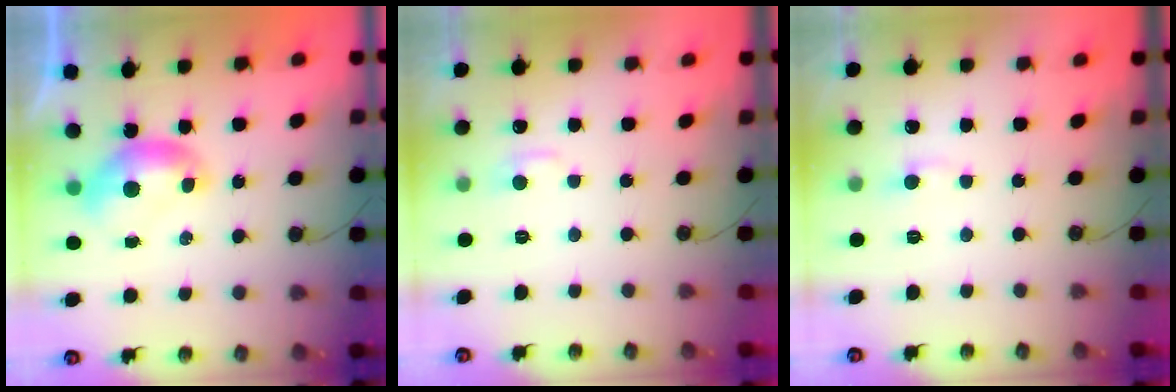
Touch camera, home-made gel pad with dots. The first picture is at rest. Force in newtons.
{"total": 1.9, "press": 1.8, "slide": 0.6}
{"total": 0.6, "press": 0.1, "slide": 0.6}